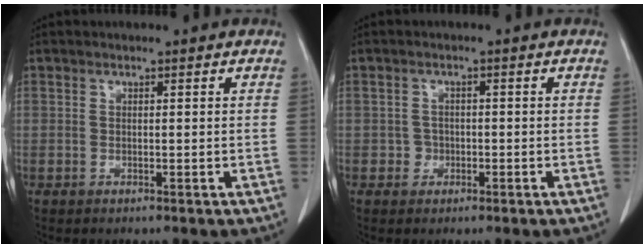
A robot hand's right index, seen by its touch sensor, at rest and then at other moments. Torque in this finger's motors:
{"motor_torque": [-0.12, 0.05, -0.08, -0.02]}